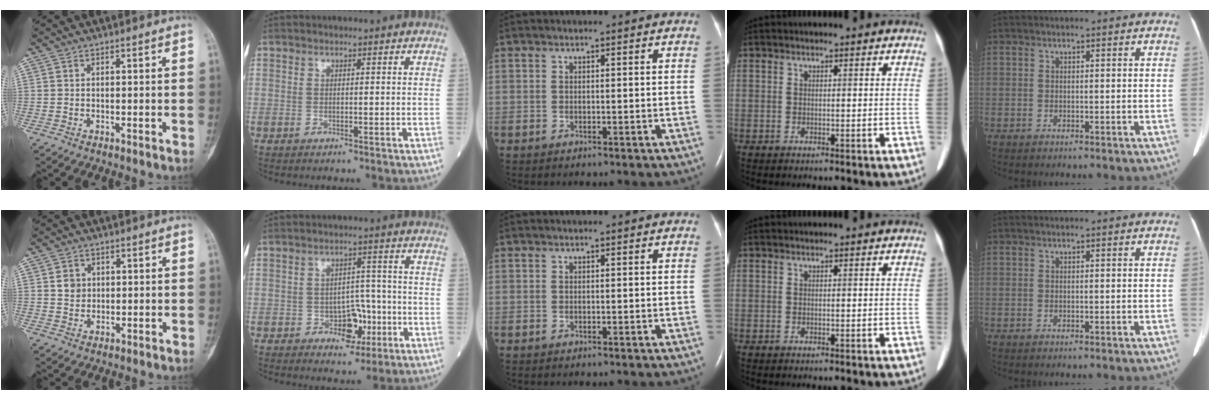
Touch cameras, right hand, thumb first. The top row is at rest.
{"thumb": {"total": 3.0, "force": [0.7, 2.6, 1.2], "torque": [-0.003, -0.001, 0.012]}, "index": {"total": 5.5, "force": [-2.3, 3.3, 3.7], "torque": [-0.048, 0.011, -0.032]}}